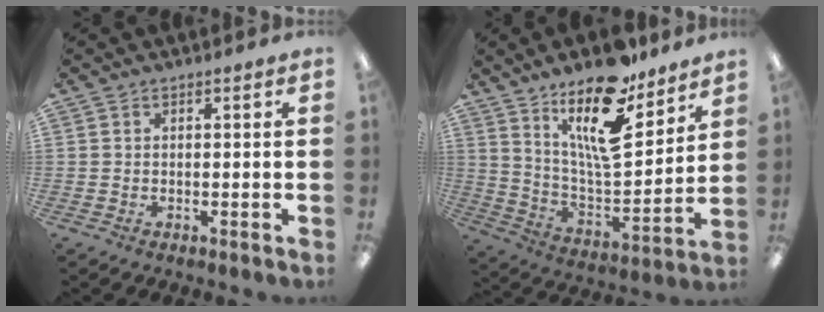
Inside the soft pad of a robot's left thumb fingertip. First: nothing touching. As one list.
[{"total": 18.9, "force": [13.1, 6.2, 12.2], "torque": [-0.209, -0.086, 0.222]}]